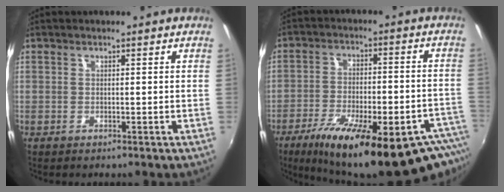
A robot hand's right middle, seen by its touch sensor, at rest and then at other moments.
{"total": 26.2, "force": [-17.8, 6.8, 18.0], "torque": [-0.295, -0.055, -0.252]}